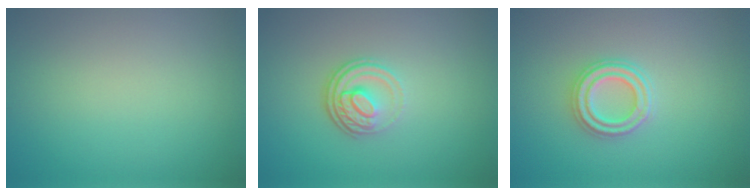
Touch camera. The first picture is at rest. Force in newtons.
{"total": 3.6, "press": 2.5, "slide": 2.7}
{"total": 2.7, "press": 2.5, "slide": 0.9}